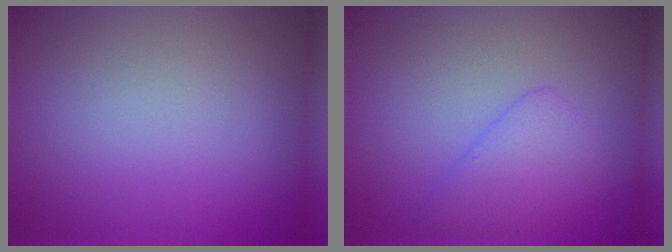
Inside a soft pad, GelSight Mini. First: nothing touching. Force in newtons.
{"total": 2.7, "press": 2.7, "slide": 0.3}